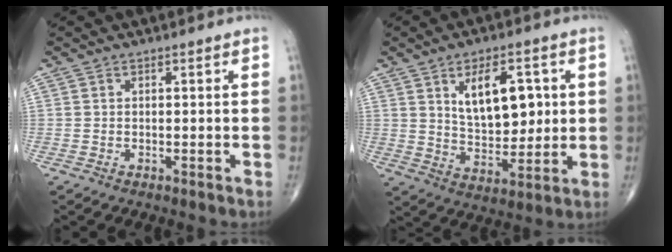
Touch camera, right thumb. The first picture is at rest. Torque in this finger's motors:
{"motor_torque": [0.02, 0.17, 0.27, 0.13, 0.19]}